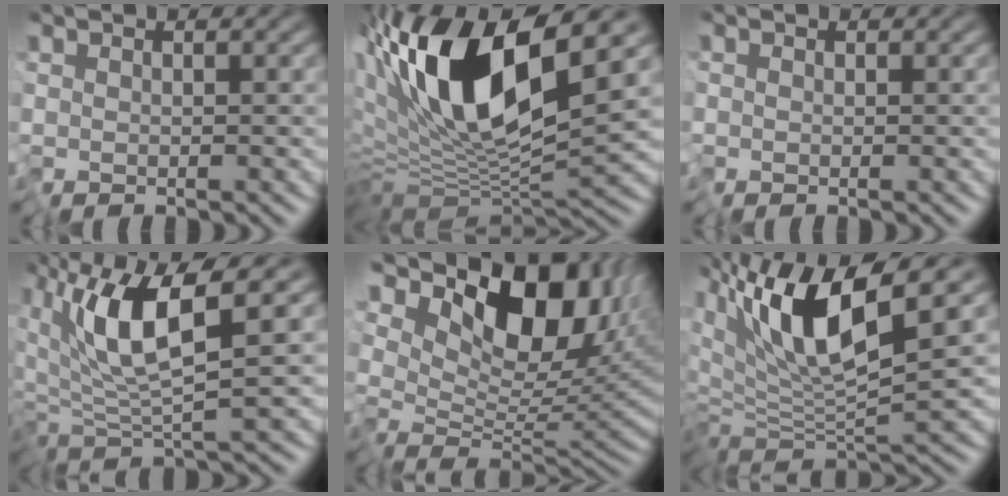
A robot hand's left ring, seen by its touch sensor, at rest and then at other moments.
{"total": 14.1, "force": [3.5, 4.2, 13.0], "torque": [-0.244, 0.010, 0.052]}
{"total": 0.0}
{"total": 6.7, "force": [2.4, 1.4, 6.1], "torque": [-0.132, -0.002, 0.042]}
{"total": 12.8, "force": [6.2, 6.4, 9.2], "torque": [-0.142, 0.016, 0.104]}
{"total": 10.6, "force": [3.4, 2.3, 9.8], "torque": [-0.190, 0.010, 0.060]}